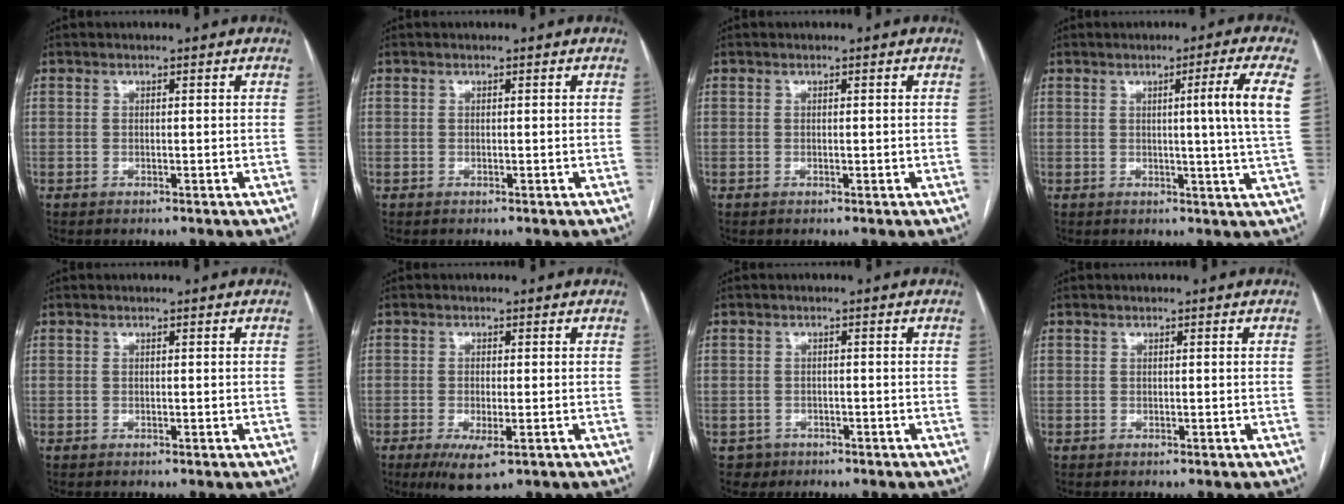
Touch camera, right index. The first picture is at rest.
{"total": 0.0}
{"total": 0.0}
{"total": 7.6, "force": [1.6, -2.3, 7.1], "torque": [-0.101, -0.008, 0.027]}
{"total": 0.0}
{"total": 5.3, "force": [-2.5, 1.4, 4.4], "torque": [-0.075, -0.012, -0.034]}
{"total": 2.4, "force": [-1.3, 2.0, -0.3], "torque": [0.005, 0.010, -0.020]}
{"total": 0.0}